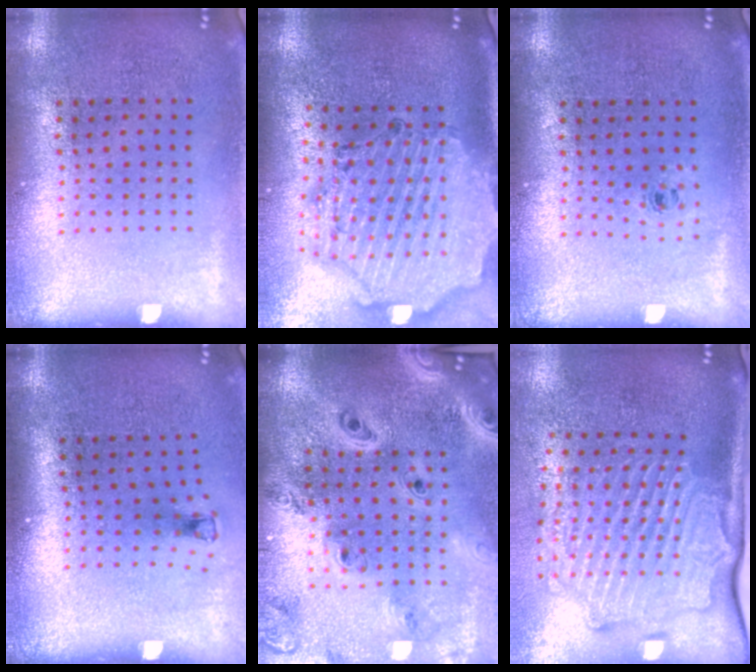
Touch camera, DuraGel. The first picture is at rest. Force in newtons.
{"total": 2.7, "press": 2.5, "slide": 1.1}
{"total": 0.6, "press": 0.3, "slide": 0.5}
{"total": 0.7, "press": 0.3, "slide": 0.6}
{"total": 3.4, "press": 2.7, "slide": 2.1}
{"total": 3.1, "press": 2.3, "slide": 2.1}